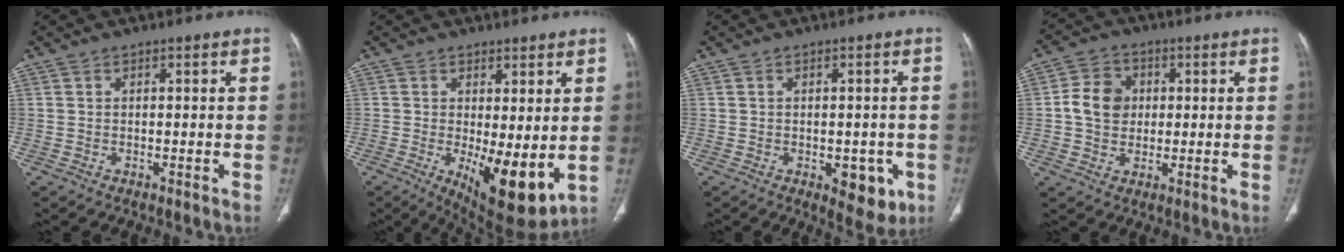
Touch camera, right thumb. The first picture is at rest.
{"total": 11.4, "force": [-1.4, 4.0, 10.5], "torque": [-0.155, -0.031, -0.007]}
{"total": 7.0, "force": [-2.4, 3.7, 5.4], "torque": [-0.039, 0.001, -0.021]}
{"total": 7.6, "force": [0.7, 6.4, 4.1], "torque": [-0.056, 0.007, 0.007]}